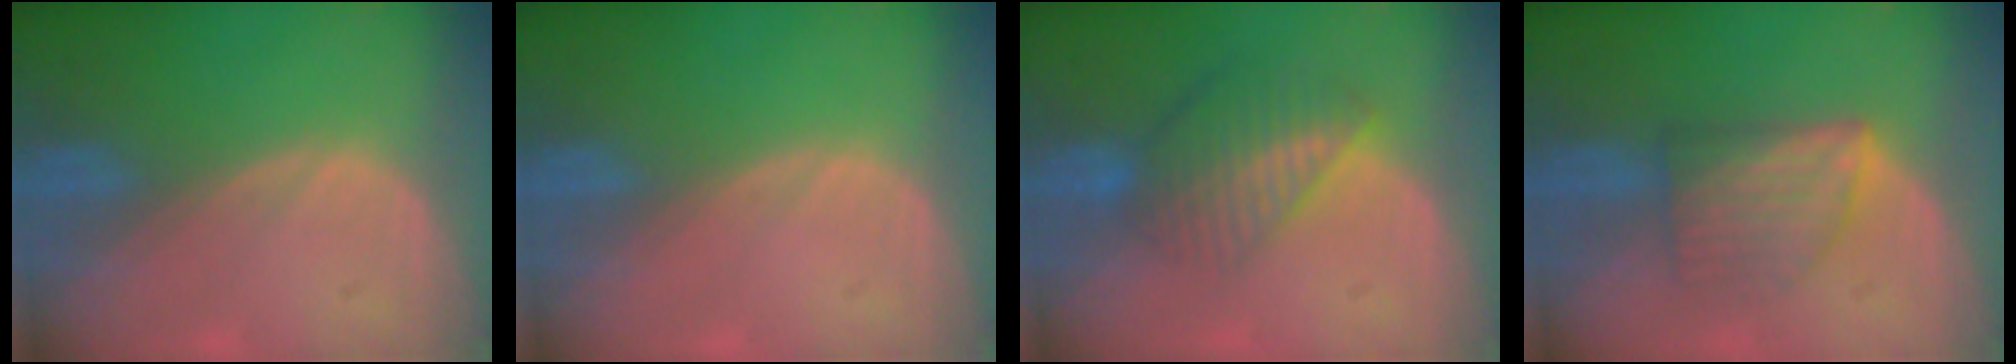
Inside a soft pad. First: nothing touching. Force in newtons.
{"total": 0.0}
{"total": 7.0, "press": 6.0, "slide": 3.5}
{"total": 6.0, "press": 6.0, "slide": 0.7}